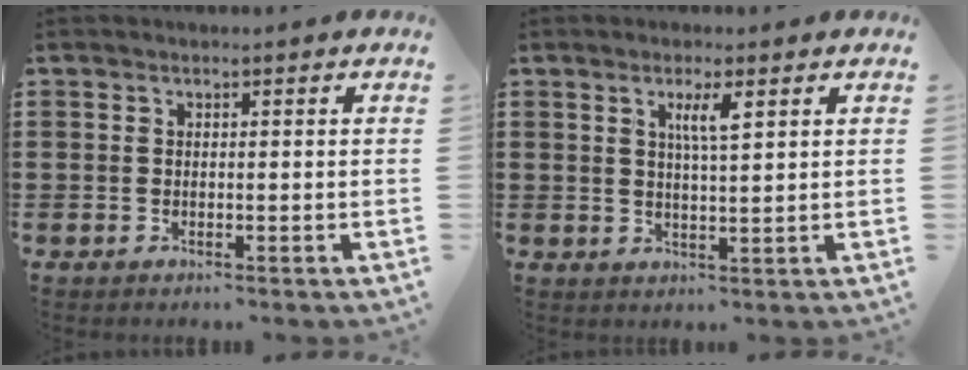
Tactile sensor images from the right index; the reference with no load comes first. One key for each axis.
{"total": 3.5, "fx": 1.4, "fy": 0.5, "fz": 3.1, "tx": -0.066, "ty": 0.003, "tz": 0.022}